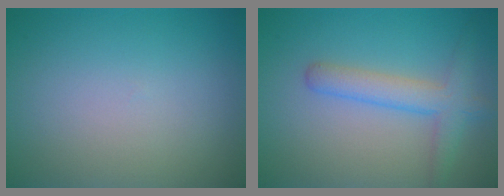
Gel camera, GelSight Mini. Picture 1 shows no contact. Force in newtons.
{"total": 3.5, "press": 3.5, "slide": 0.2}